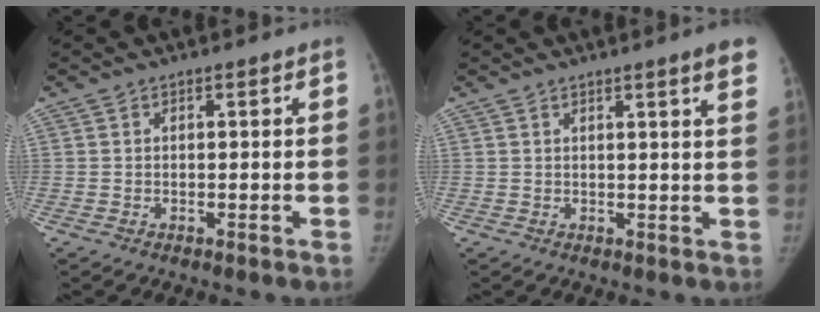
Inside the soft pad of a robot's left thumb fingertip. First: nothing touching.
{"total": 4.9, "force": [3.2, 0.0, 3.6], "torque": [-0.040, -0.011, 0.032]}